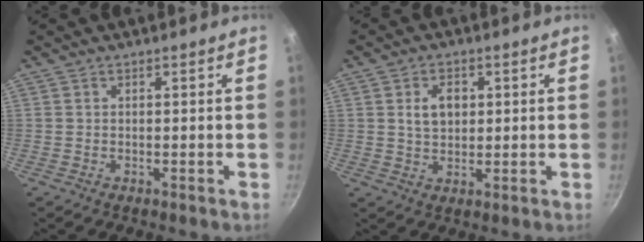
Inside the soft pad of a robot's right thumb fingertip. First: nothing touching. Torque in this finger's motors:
{"motor_torque": [0.26, 1.73, 0.41, 0.22, 0.02]}